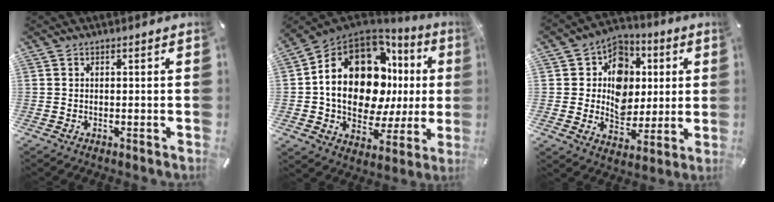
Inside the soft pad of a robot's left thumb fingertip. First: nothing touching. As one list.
[{"total": 19.7, "force": [4.2, 13.2, 14.1], "torque": [-0.247, -0.044, 0.069]}, {"total": 12.2, "force": [1.1, 11.2, 4.7], "torque": [-0.061, -0.005, 0.026]}]